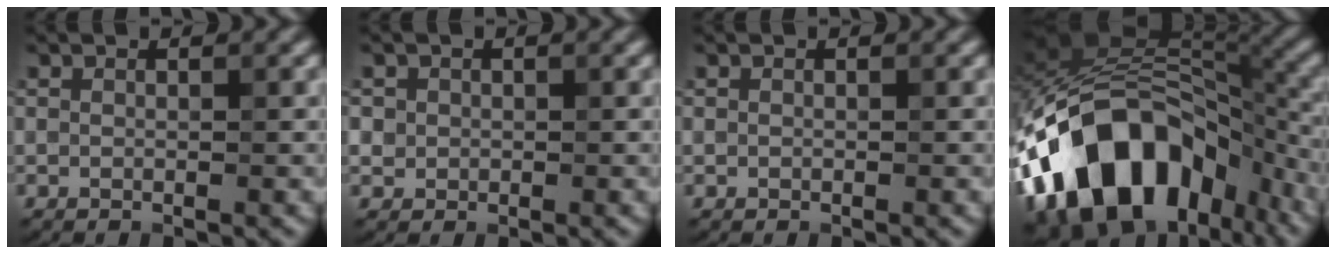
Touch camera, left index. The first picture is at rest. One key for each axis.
{"total": 1.2, "fx": 0.1, "fy": 1.2, "fz": 0.1, "tx": 0.011, "ty": -0.004, "tz": 0.004}
{"total": 0.0}
{"total": 15.9, "fx": -7.4, "fy": 9.9, "fz": 10.0, "tx": -0.168, "ty": 0.014, "tz": -0.137}